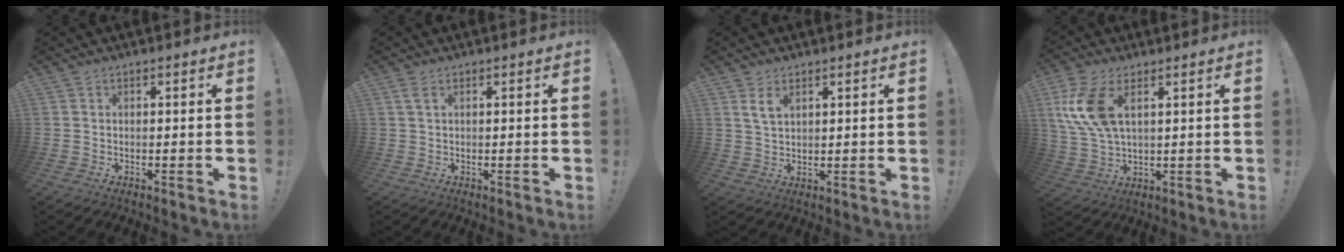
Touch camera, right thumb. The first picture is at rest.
{"total": 1.7, "force": [0.7, 0.5, 1.5], "torque": [-0.024, -0.001, 0.011]}
{"total": 4.6, "force": [2.6, 2.5, 2.9], "torque": [-0.047, -0.008, 0.048]}
{"total": 12.2, "force": [4.3, 6.1, 9.6], "torque": [-0.193, -0.015, 0.080]}